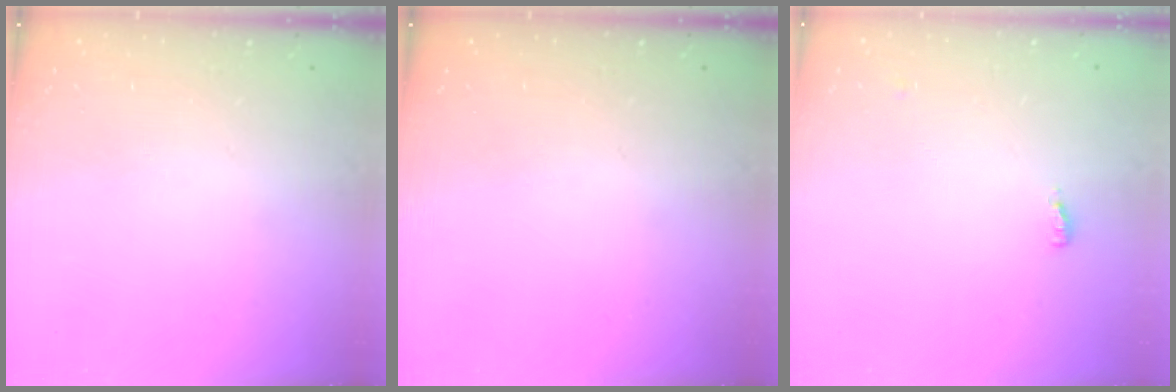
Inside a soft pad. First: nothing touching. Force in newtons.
{"total": 0.0}
{"total": 3.4, "press": 3.2, "slide": 1.2}